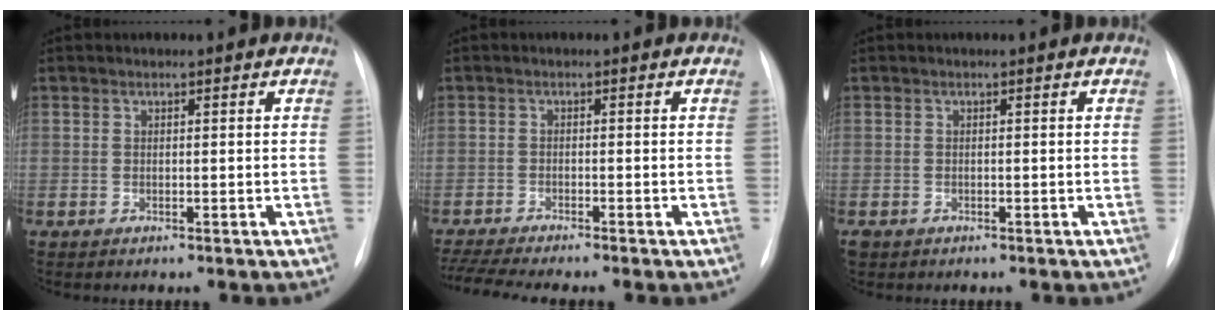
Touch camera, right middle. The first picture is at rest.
{"total": 7.6, "force": [-6.6, -0.4, 3.7], "torque": [-0.064, -0.013, -0.108]}
{"total": 1.0, "force": [-0.6, 0.7, 0.3], "torque": [-0.008, 0.001, -0.006]}